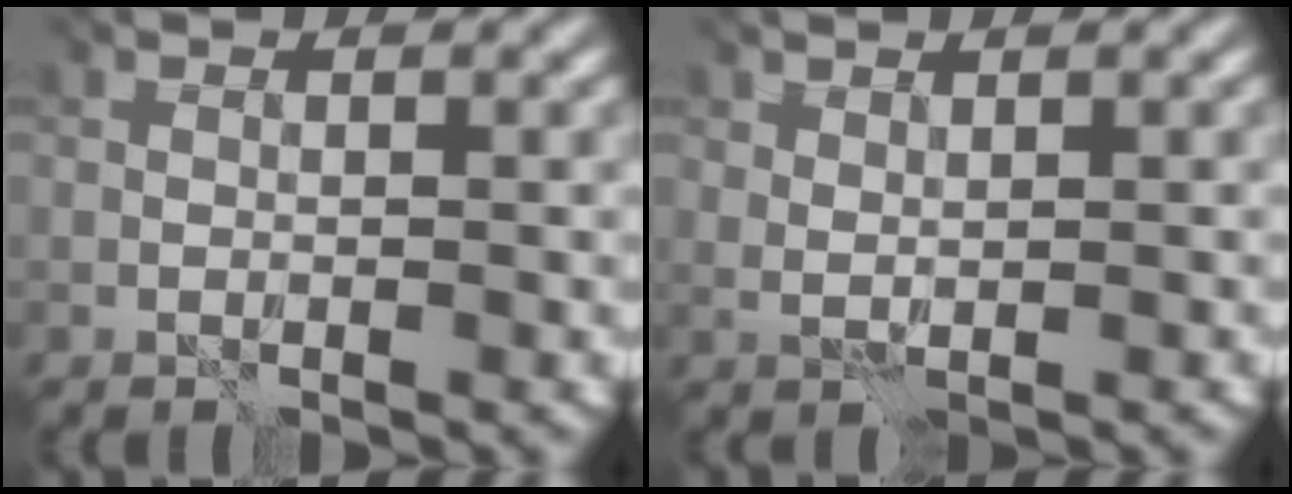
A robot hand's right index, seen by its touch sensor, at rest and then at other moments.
{"total": 1.0, "force": [1.0, -0.2, -0.1], "torque": [-0.003, -0.001, 0.021]}